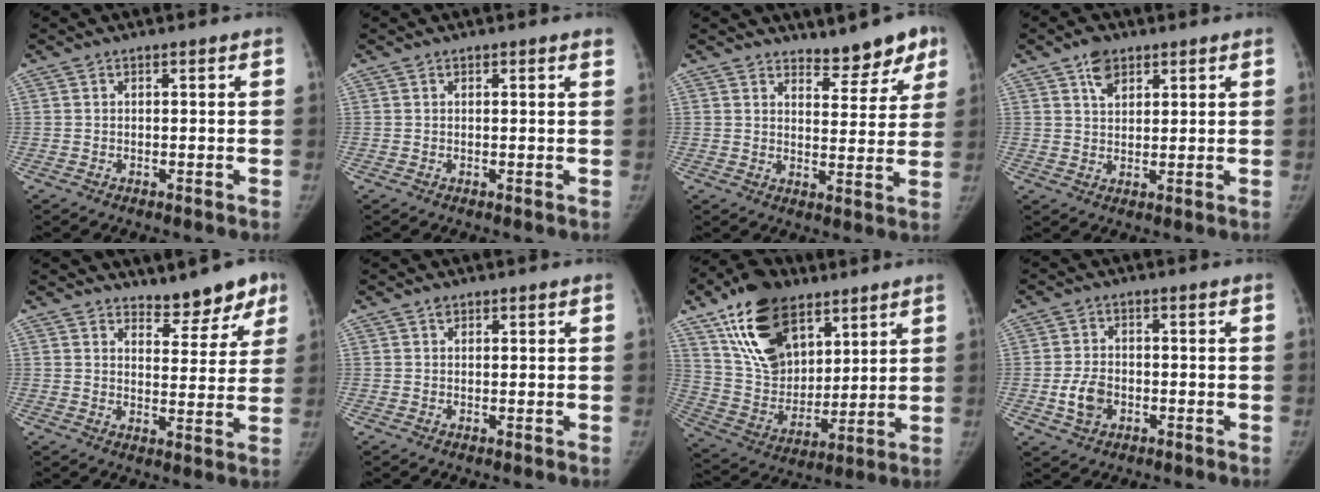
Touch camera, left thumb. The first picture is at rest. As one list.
[{"total": 1.1, "force": [0.9, 0.5, 0.3], "torque": [0.007, -0.004, 0.004]}, {"total": 7.6, "force": [6.1, 3.5, 2.9], "torque": [0.003, -0.045, 0.079]}, {"total": 4.9, "force": [2.8, 3.1, 2.4], "torque": [-0.022, -0.012, 0.049]}, {"total": 7.7, "force": [6.2, 3.6, 2.7], "torque": [0.007, -0.045, 0.080]}, {"total": 1.0, "force": [0.6, 0.8, 0.3], "torque": [0.005, -0.002, 0.007]}, {"total": 21.0, "force": [11.6, 12.7, 12.1], "torque": [-0.183, -0.041, 0.212]}, {"total": 5.5, "force": [-1.5, 4.0, 3.4], "torque": [-0.057, 0.008, -0.028]}]